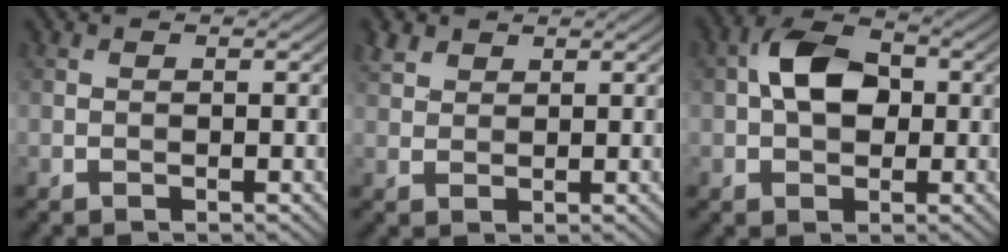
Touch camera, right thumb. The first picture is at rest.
{"total": 2.5, "force": [1.8, 1.5, 0.9], "torque": [-0.025, 0.006, 0.041]}
{"total": 6.6, "force": [0.5, 4.4, 5.0], "torque": [-0.089, 0.014, -0.003]}